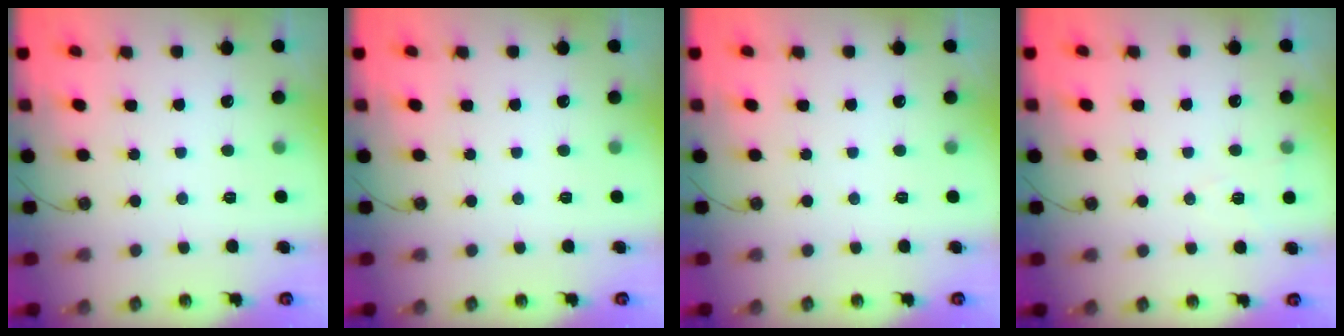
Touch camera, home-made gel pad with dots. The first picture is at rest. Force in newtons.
{"total": 0.0}
{"total": 0.0}
{"total": 6.9, "press": 5.7, "slide": 4.0}